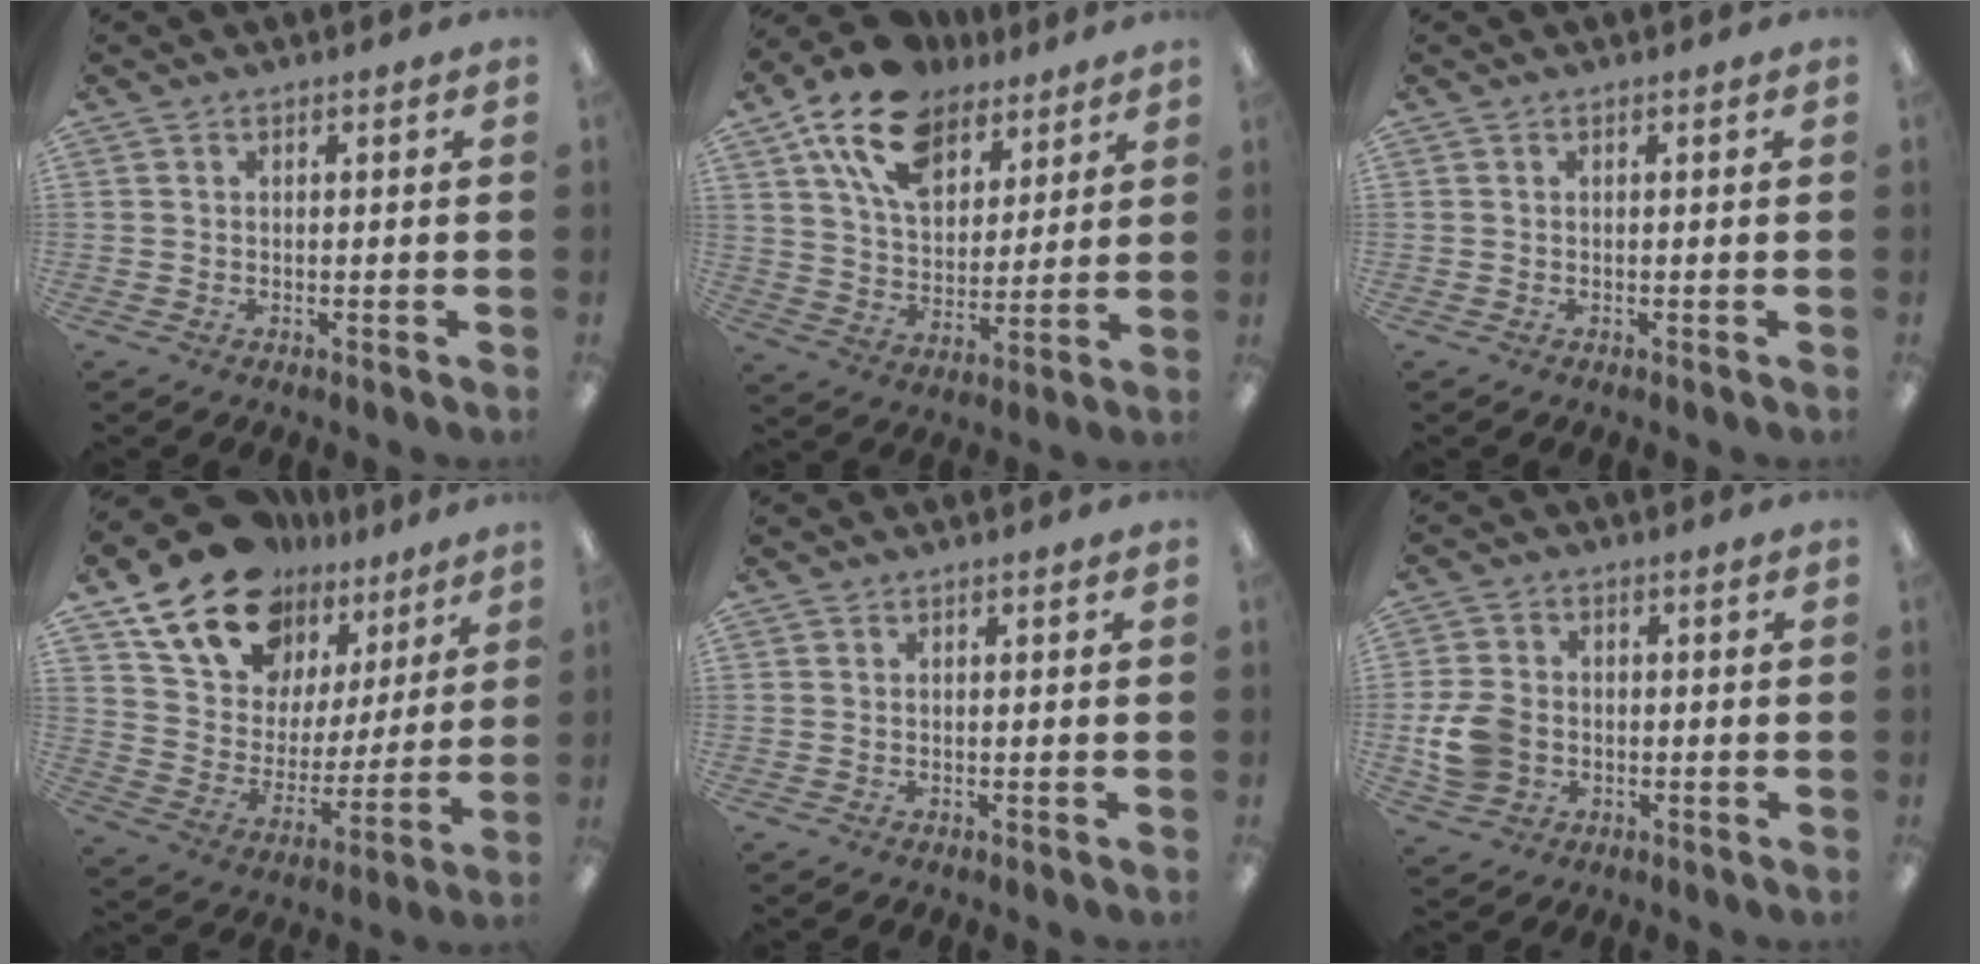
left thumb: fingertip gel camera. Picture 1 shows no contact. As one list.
[{"total": 17.3, "force": [11.3, 9.9, 8.6], "torque": [-0.162, -0.047, 0.207]}, {"total": 0.0}, {"total": 18.9, "force": [14.2, 10.3, 6.9], "torque": [-0.147, -0.089, 0.262]}, {"total": 0.0}, {"total": 9.2, "force": [-1.4, 7.4, 5.2], "torque": [-0.115, 0.015, -0.022]}]